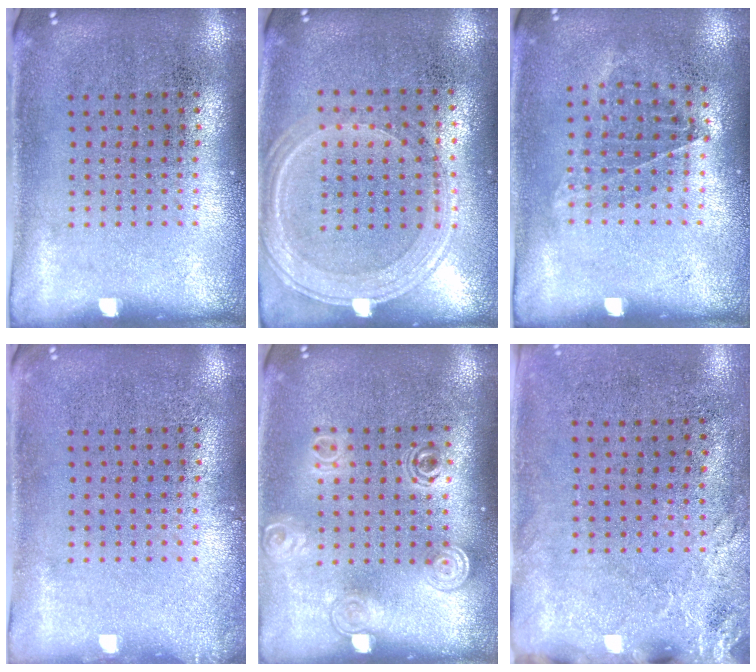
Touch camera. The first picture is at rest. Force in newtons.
{"total": 1.3, "press": 1.3, "slide": 0.3}
{"total": 0.9, "press": 0.8, "slide": 0.5}
{"total": 0.7, "press": 0.7, "slide": 0.1}
{"total": 1.5, "press": 1.3, "slide": 0.9}
{"total": 2.5, "press": 2.1, "slide": 1.5}